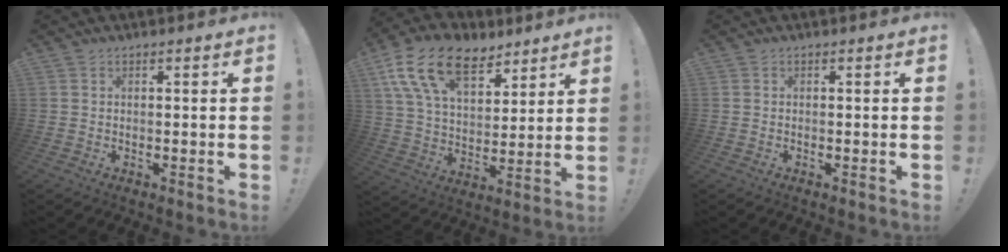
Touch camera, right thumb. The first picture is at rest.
{"total": 18.7, "force": [10.5, 11.0, 10.9], "torque": [-0.187, -0.050, 0.195]}
{"total": 0.0}